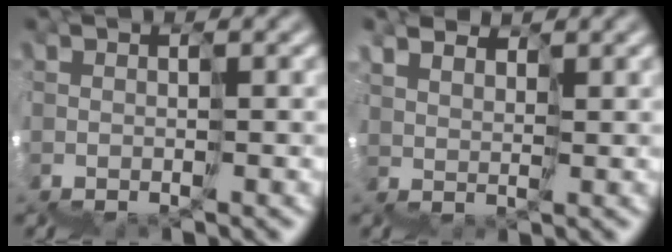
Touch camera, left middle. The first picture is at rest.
{"total": 4.8, "force": [3.0, -1.3, -3.6], "torque": [0.033, 0.030, 0.051]}